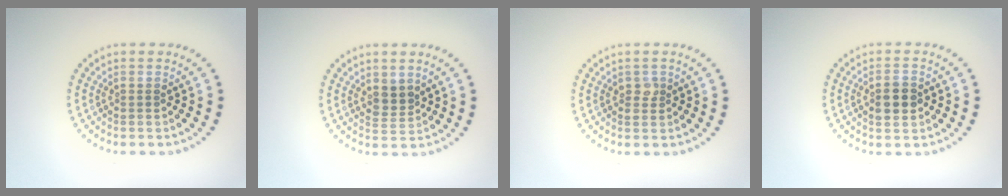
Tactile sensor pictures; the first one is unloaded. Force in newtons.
{"total": 1.9, "press": 1.6, "slide": 1.1}
{"total": 1.1, "press": 1.1, "slide": 0.1}
{"total": 2.8, "press": 2.8, "slide": 0.1}